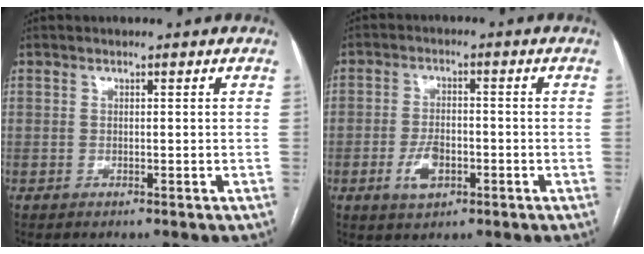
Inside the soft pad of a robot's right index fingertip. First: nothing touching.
{"total": 5.1, "force": [-2.0, 2.6, 3.9], "torque": [-0.078, 0.001, -0.032]}